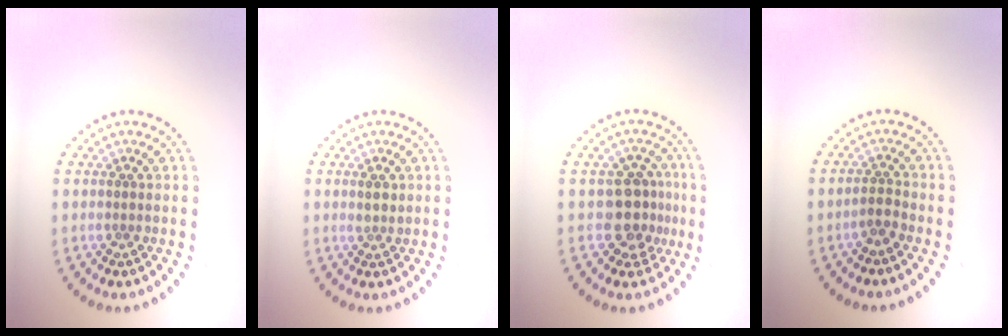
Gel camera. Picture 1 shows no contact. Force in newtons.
{"total": 1.3, "press": 1.1, "slide": 0.6}
{"total": 3.8, "press": 3.3, "slide": 1.8}
{"total": 1.4, "press": 1.2, "slide": 0.8}